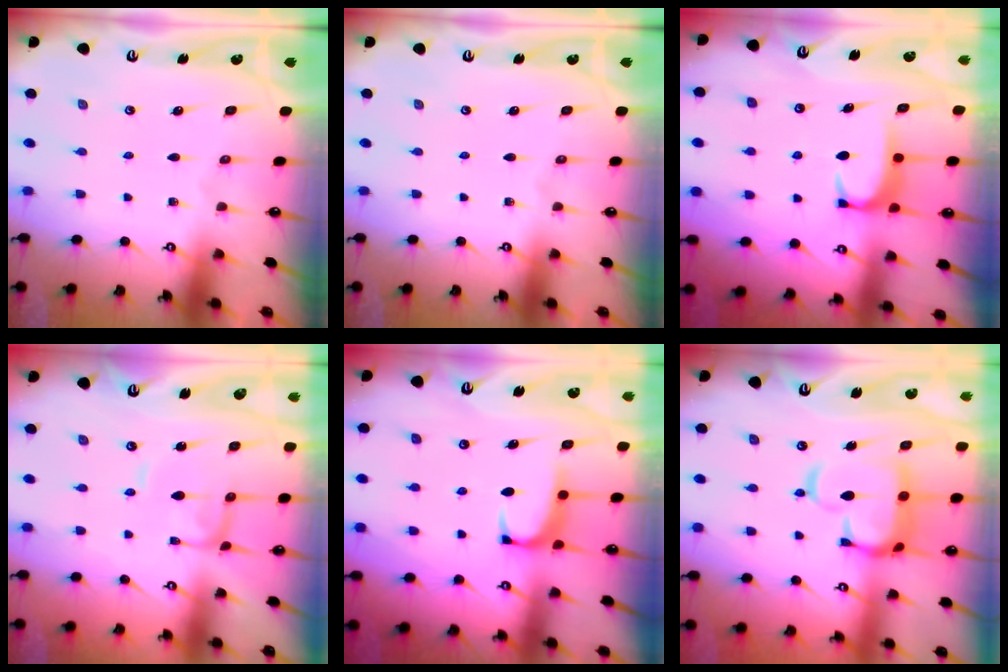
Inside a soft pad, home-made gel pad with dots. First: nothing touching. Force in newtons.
{"total": 0.0}
{"total": 1.6, "press": 1.6, "slide": 0.5}
{"total": 1.5, "press": 1.5, "slide": 0.2}
{"total": 0.9, "press": 0.6, "slide": 0.6}
{"total": 11.0, "press": 10.9, "slide": 1.3}